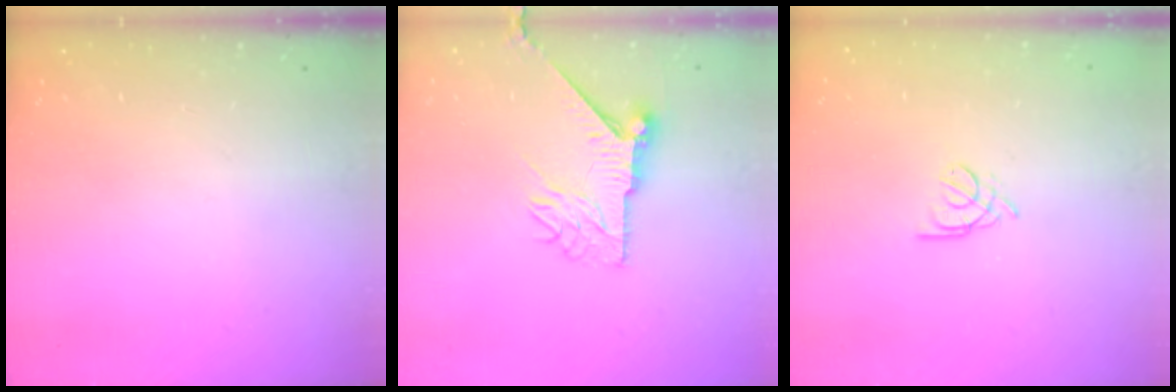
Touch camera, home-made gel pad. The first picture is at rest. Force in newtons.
{"total": 8.7, "press": 8.7, "slide": 0.3}
{"total": 1.8, "press": 1.7, "slide": 0.5}